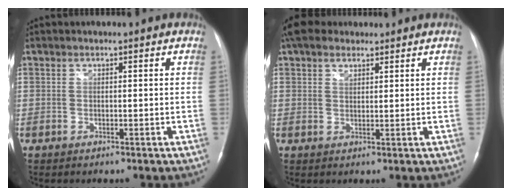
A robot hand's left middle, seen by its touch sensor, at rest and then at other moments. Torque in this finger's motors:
{"motor_torque": [0.14, -0.22, -0.06, 0.03]}